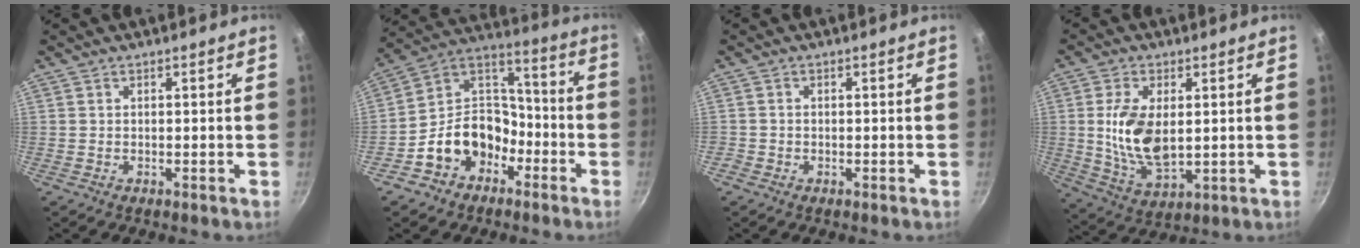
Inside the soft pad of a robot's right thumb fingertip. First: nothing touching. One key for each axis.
{"total": 14.7, "fx": -6.7, "fy": 11.2, "fz": 6.8, "tx": -0.070, "ty": 0.080, "tz": -0.120}
{"total": 0.9, "fx": -0.4, "fy": 0.7, "fz": 0.1, "tx": -0.002, "ty": 0.002, "tz": -0.010}
{"total": 12.5, "fx": 1.4, "fy": 6.8, "fz": 10.4, "tx": -0.192, "ty": -0.014, "tz": 0.035}